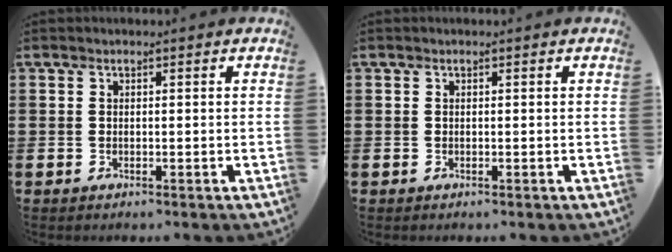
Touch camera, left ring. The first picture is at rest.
{"total": 0.0}